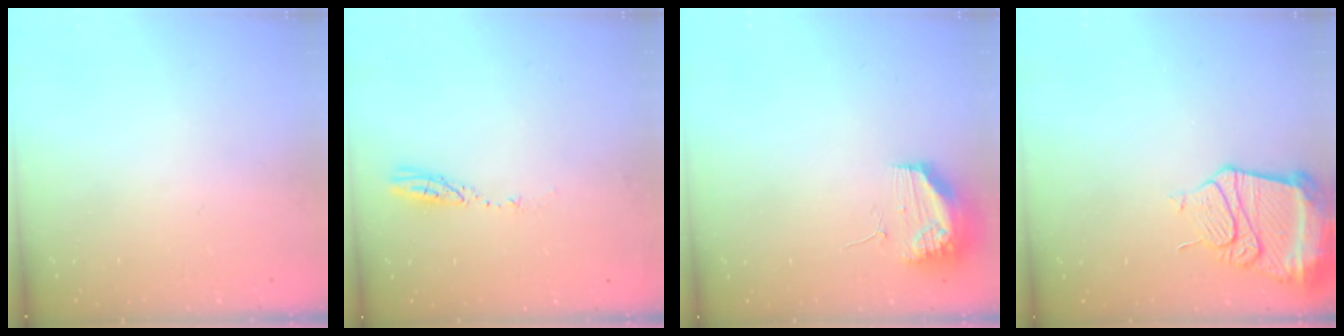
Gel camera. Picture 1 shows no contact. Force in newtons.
{"total": 3.5, "press": 3.5, "slide": 0.1}
{"total": 10.6, "press": 10.5, "slide": 1.3}
{"total": 14.5, "press": 14.4, "slide": 1.7}